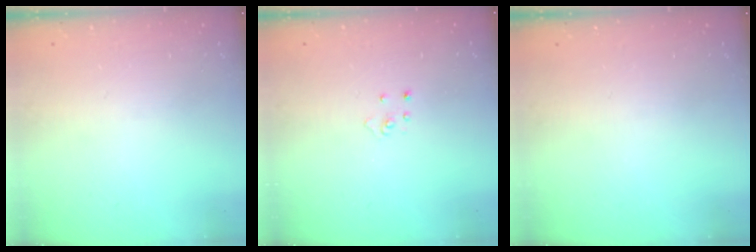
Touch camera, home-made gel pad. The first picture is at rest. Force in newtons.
{"total": 3.0, "press": 2.9, "slide": 0.3}
{"total": 0.0}